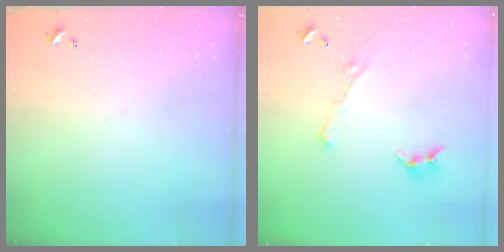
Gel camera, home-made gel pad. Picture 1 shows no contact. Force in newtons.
{"total": 3.7, "press": 3.6, "slide": 0.7}